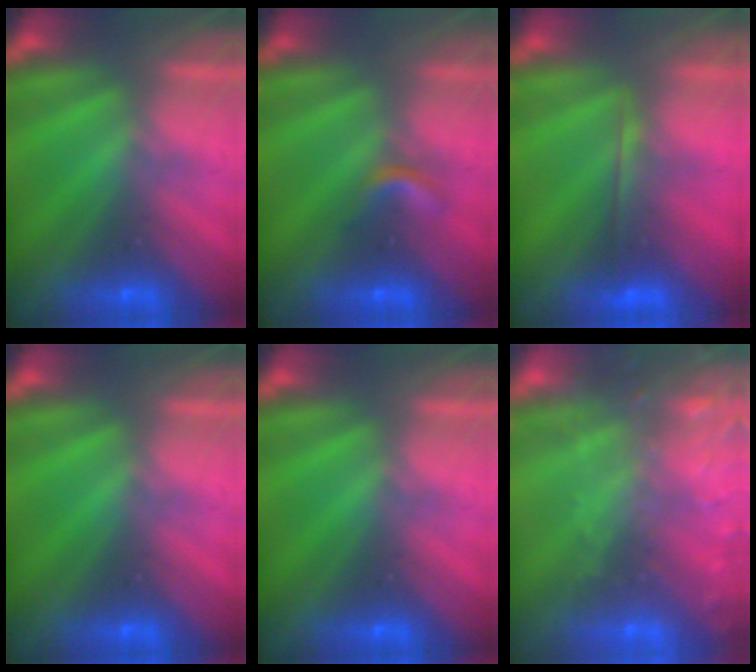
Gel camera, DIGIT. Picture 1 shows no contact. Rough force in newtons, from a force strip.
{"total": 2.2}
{"total": 2.0}
{"total": 0.0}
{"total": 0.0}
{"total": 6.5}